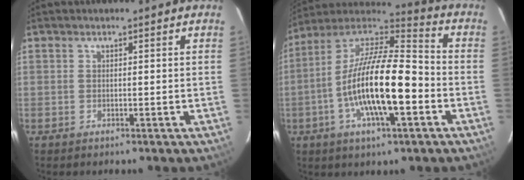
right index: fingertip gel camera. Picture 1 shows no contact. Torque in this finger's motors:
{"motor_torque": [2.14, 0.00, 1.05, 0.21]}